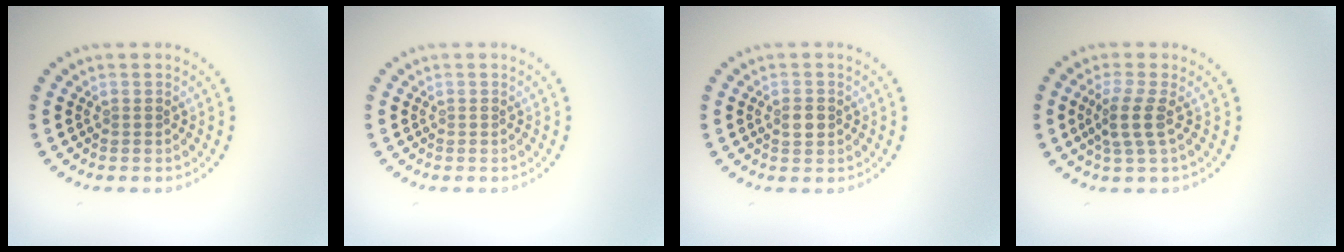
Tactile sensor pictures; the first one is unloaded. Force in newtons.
{"total": 0.0}
{"total": 1.6, "press": 1.6, "slide": 0.3}
{"total": 2.7, "press": 2.2, "slide": 1.6}